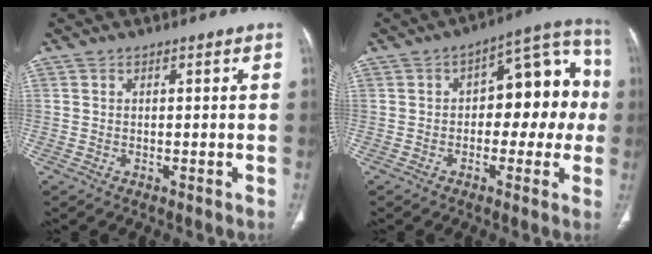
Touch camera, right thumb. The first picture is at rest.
{"total": 14.3, "force": [-0.1, 8.0, 11.9], "torque": [-0.093, 0.052, -0.010]}